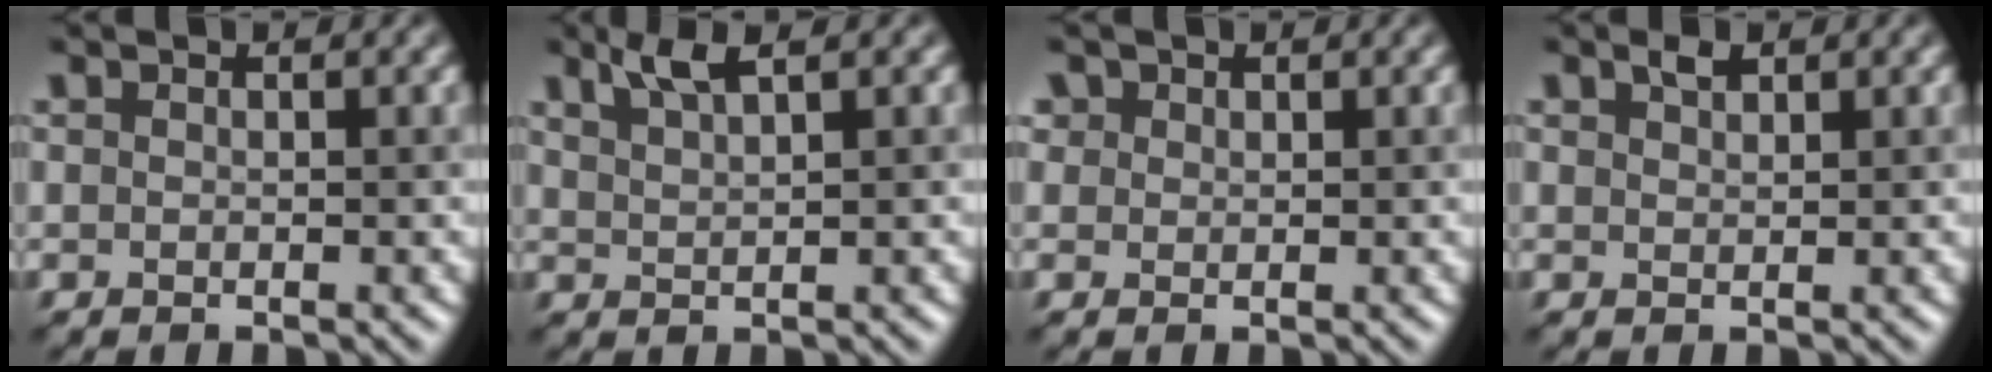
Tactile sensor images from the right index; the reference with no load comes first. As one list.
[{"total": 2.7, "force": [2.0, 0.4, 1.8], "torque": [-0.030, 0.007, 0.042]}, {"total": 1.3, "force": [0.7, 1.0, 0.2], "torque": [-0.002, -0.001, 0.011]}, {"total": 1.2, "force": [0.9, 0.4, 0.6], "torque": [-0.015, 0.003, 0.018]}]